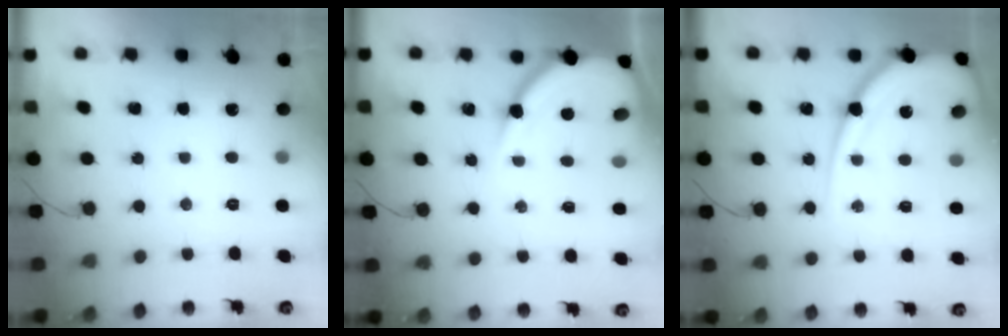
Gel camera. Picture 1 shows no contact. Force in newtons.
{"total": 12.3, "press": 12.2, "slide": 1.3}
{"total": 15.8, "press": 15.7, "slide": 1.6}